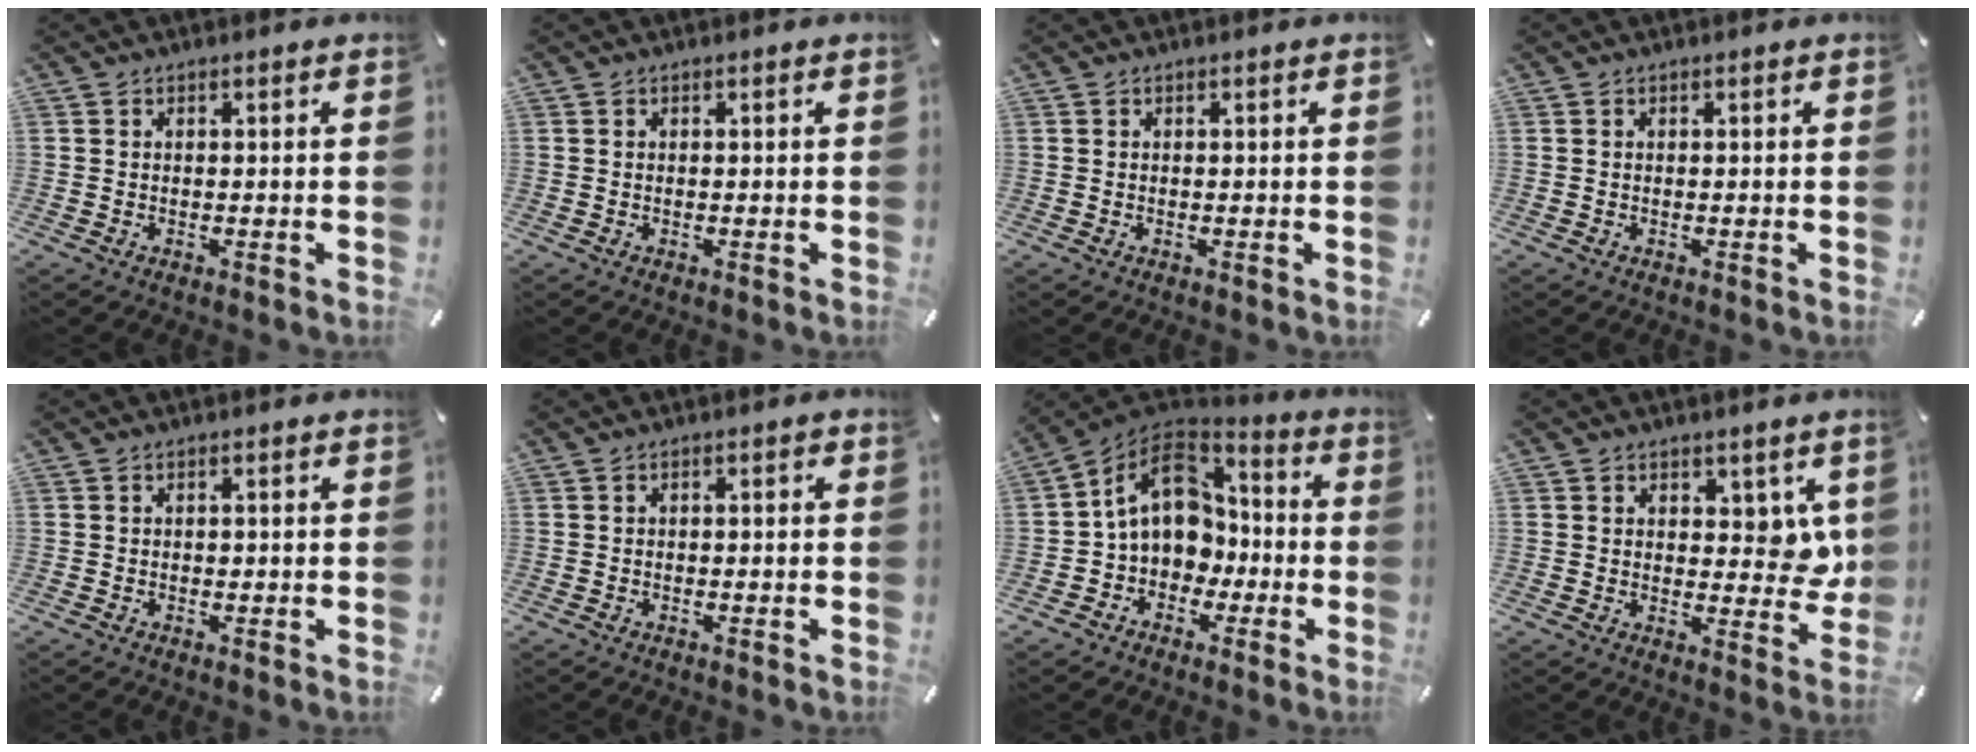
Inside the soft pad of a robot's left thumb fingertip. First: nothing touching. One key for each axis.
{"total": 0.0}
{"total": 0.0}
{"total": 0.0}
{"total": 0.7, "fx": -0.1, "fy": 0.6, "fz": 0.4, "tx": -0.007, "ty": 0.002, "tz": -0.002}
{"total": 1.1, "fx": -0.2, "fy": 0.6, "fz": 0.8, "tx": -0.015, "ty": 0.004, "tz": -0.005}
{"total": 14.0, "fx": 0.2, "fy": 11.6, "fz": 7.9, "tx": -0.134, "ty": 0.009, "tz": 0.005}
{"total": 6.3, "fx": 2.7, "fy": 4.9, "fz": 2.9, "tx": -0.023, "ty": -0.015, "tz": 0.046}